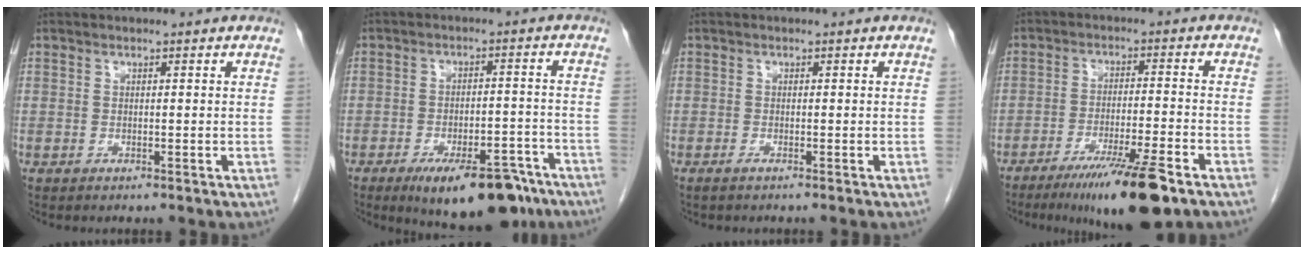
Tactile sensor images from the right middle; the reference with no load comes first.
{"total": 13.6, "force": [-9.5, 4.6, 8.5], "torque": [-0.087, 0.008, -0.136]}
{"total": 0.6, "force": [-0.4, 0.0, 0.4], "torque": [-0.008, 0.000, -0.009]}
{"total": 12.1, "force": [-8.0, 0.5, 9.0], "torque": [-0.142, -0.029, -0.130]}